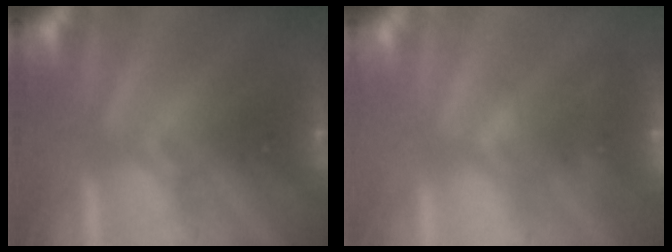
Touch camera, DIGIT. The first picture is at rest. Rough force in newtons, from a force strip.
{"total": 6.5}